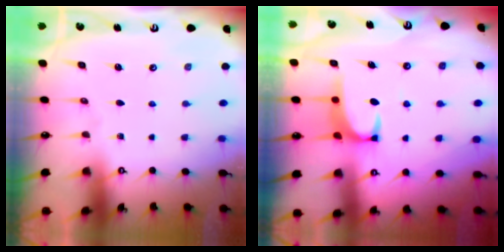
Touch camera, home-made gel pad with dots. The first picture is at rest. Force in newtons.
{"total": 2.0, "press": 2.0, "slide": 0.3}